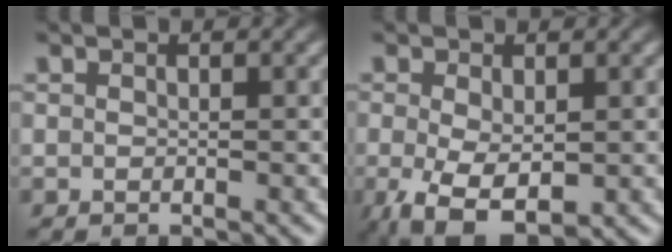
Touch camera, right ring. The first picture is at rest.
{"total": 8.0, "force": [-4.3, 4.5, 5.0], "torque": [-0.122, -0.072, -0.034]}